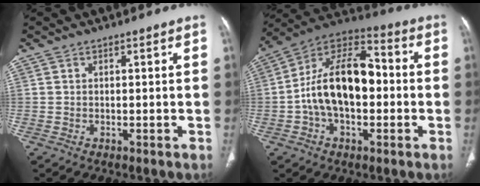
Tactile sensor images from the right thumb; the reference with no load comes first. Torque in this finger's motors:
{"motor_torque": [0.58, 0.65, 1.46, -0.77, 0.22]}